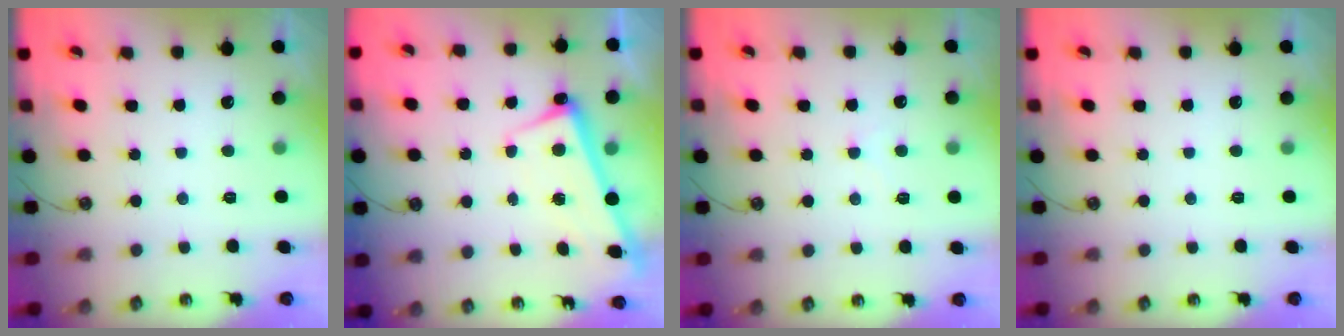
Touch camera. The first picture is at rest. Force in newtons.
{"total": 2.3, "press": 2.3, "slide": 0.5}
{"total": 1.5, "press": 1.4, "slide": 0.3}
{"total": 0.0}